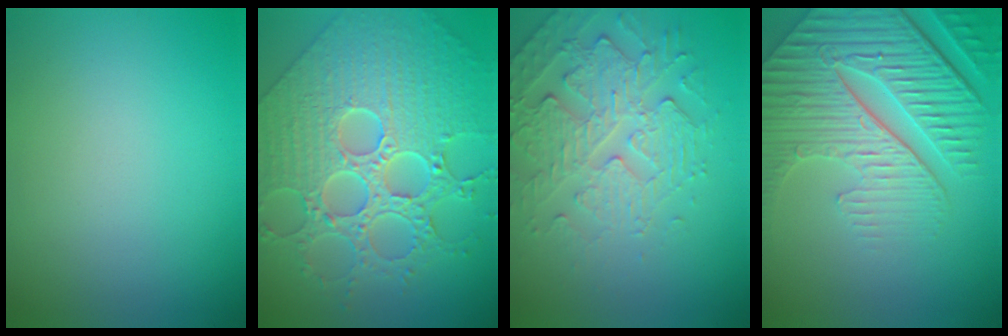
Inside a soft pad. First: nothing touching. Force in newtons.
{"total": 9.5, "press": 7.1, "slide": 6.3}
{"total": 4.9, "press": 3.7, "slide": 3.3}
{"total": 8.9, "press": 6.1, "slide": 6.5}